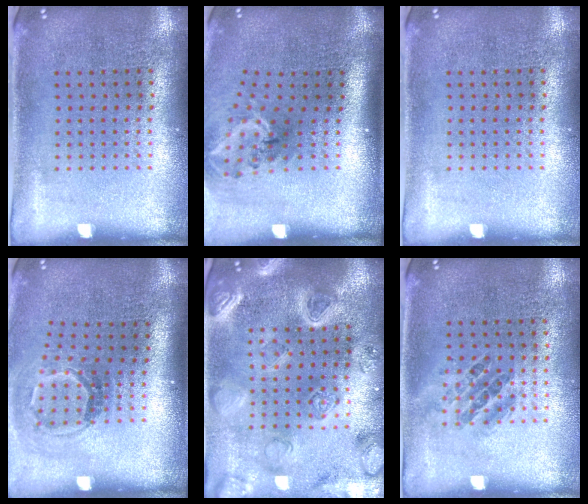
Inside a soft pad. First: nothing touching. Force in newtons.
{"total": 2.0, "press": 1.4, "slide": 1.5}
{"total": 0.0}
{"total": 1.8, "press": 1.2, "slide": 1.4}
{"total": 4.0, "press": 3.6, "slide": 1.7}
{"total": 0.9, "press": 0.8, "slide": 0.5}